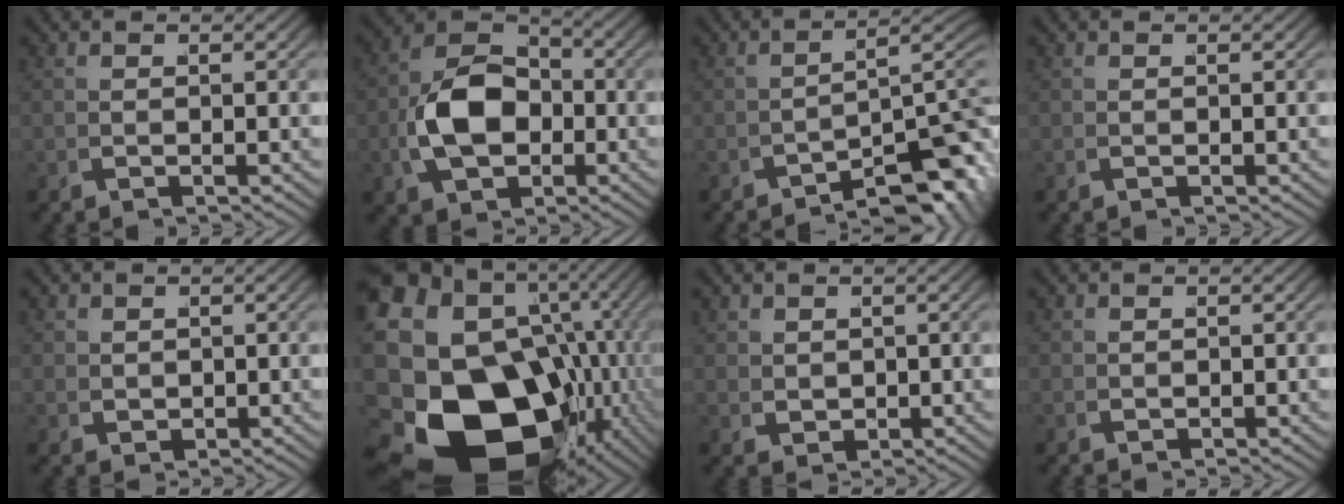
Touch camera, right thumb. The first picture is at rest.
{"total": 9.4, "force": [-0.4, 6.6, 6.6], "torque": [-0.152, -0.017, 0.005]}
{"total": 10.5, "force": [-3.7, 5.3, 8.2], "torque": [-0.109, -0.025, -0.043]}
{"total": 0.0}
{"total": 1.9, "force": [0.5, 1.7, 0.7], "torque": [-0.021, -0.011, 0.018]}
{"total": 28.2, "force": [-5.1, 20.2, 19.1], "torque": [-0.360, -0.090, -0.043]}
{"total": 2.2, "force": [0.8, 1.8, 0.9], "torque": [-0.027, -0.014, 0.031]}
{"total": 0.5, "force": [0.3, 0.4, 0.0], "torque": [-0.005, -0.004, 0.009]}